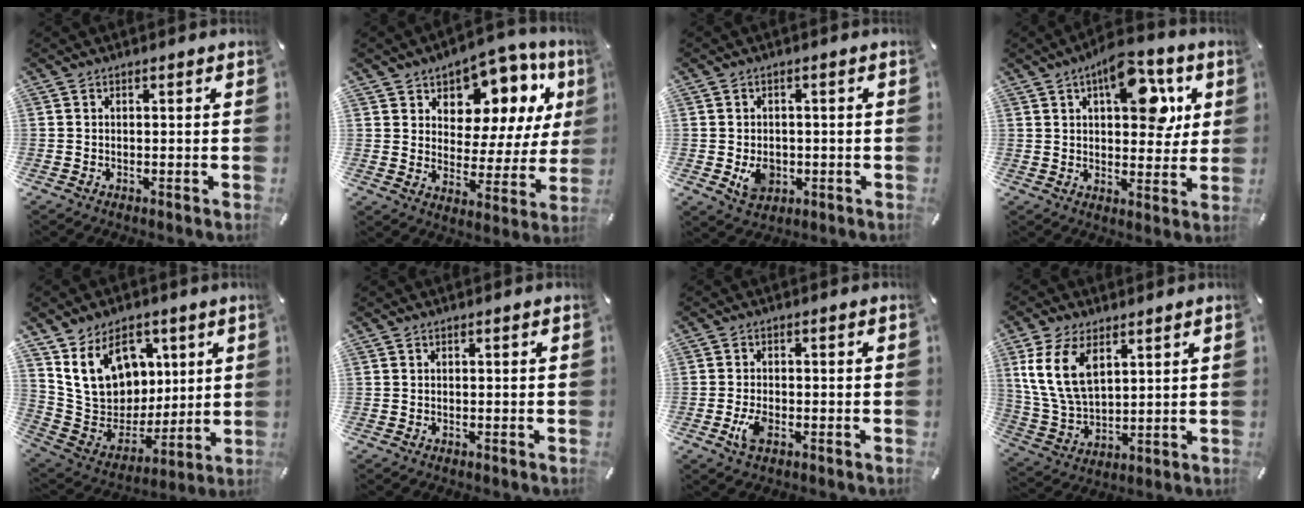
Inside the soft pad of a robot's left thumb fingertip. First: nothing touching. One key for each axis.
{"total": 10.4, "fx": 6.8, "fy": 7.2, "fz": 3.2, "tx": -0.044, "ty": -0.071, "tz": 0.122}
{"total": 5.8, "fx": -1.0, "fy": 4.8, "fz": 3.1, "tx": -0.040, "ty": -0.003, "tz": -0.018}
{"total": 14.2, "fx": 6.3, "fy": 7.4, "fz": 10.3, "tx": -0.128, "ty": -0.024, "tz": 0.102}
{"total": 17.3, "fx": 7.7, "fy": 13.4, "fz": 7.8, "tx": -0.140, "ty": -0.029, "tz": 0.157}
{"total": 0.0}
{"total": 4.0, "fx": -1.4, "fy": 2.3, "fz": 3.0, "tx": -0.070, "ty": 0.000, "tz": -0.028}
{"total": 11.9, "fx": 5.4, "fy": 7.3, "fz": 7.7, "tx": -0.205, "ty": -0.014, "tz": 0.097}